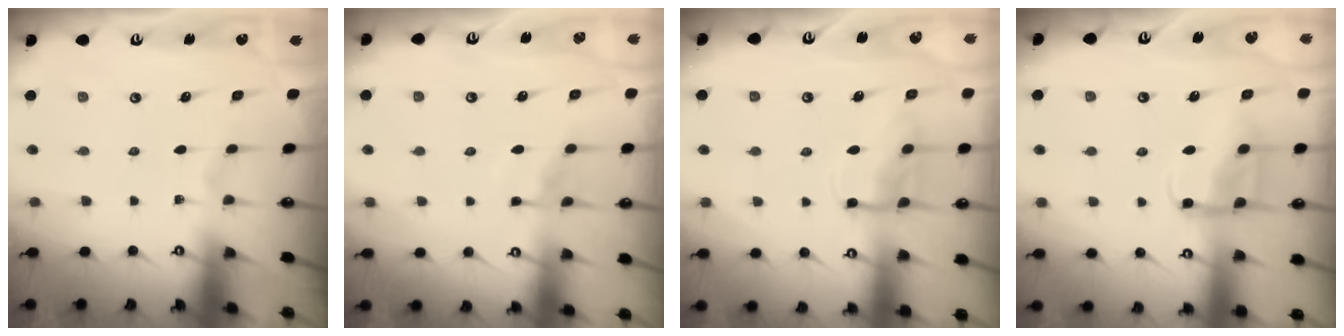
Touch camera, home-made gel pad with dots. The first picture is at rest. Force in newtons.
{"total": 4.7, "press": 4.6, "slide": 0.6}
{"total": 10.3, "press": 10.2, "slide": 0.8}
{"total": 10.2, "press": 10.2, "slide": 1.0}